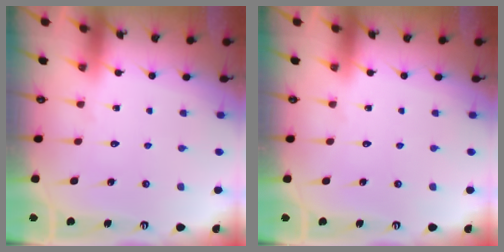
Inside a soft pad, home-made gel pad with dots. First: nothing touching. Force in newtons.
{"total": 0.0}